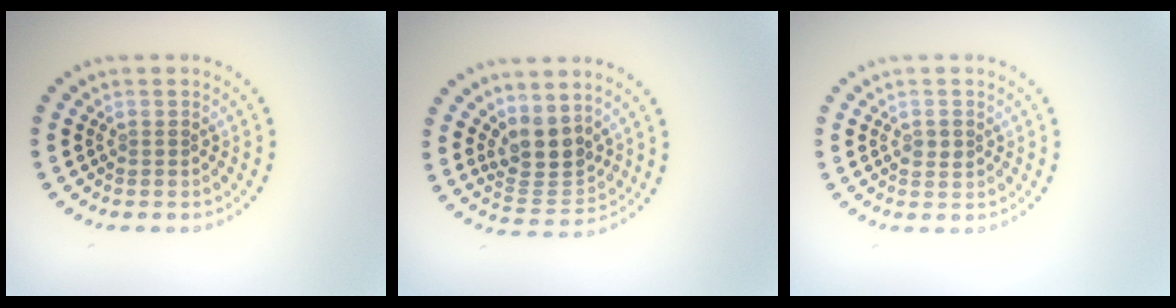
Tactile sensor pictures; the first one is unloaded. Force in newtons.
{"total": 4.0, "press": 3.3, "slide": 2.2}
{"total": 1.2, "press": 1.2, "slide": 0.1}